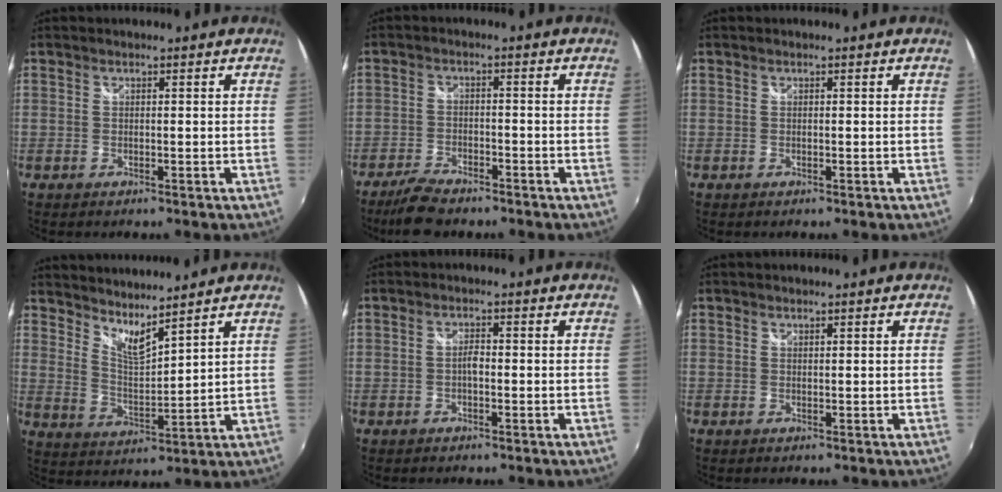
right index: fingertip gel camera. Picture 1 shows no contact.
{"total": 7.0, "force": [-5.9, 2.2, 3.1], "torque": [-0.089, -0.011, -0.107]}
{"total": 0.0}
{"total": 6.9, "force": [6.1, 0.4, 3.2], "torque": [-0.052, -0.014, 0.109]}
{"total": 1.6, "force": [-0.5, 0.6, 1.4], "torque": [-0.027, 0.005, -0.011]}
{"total": 0.0}